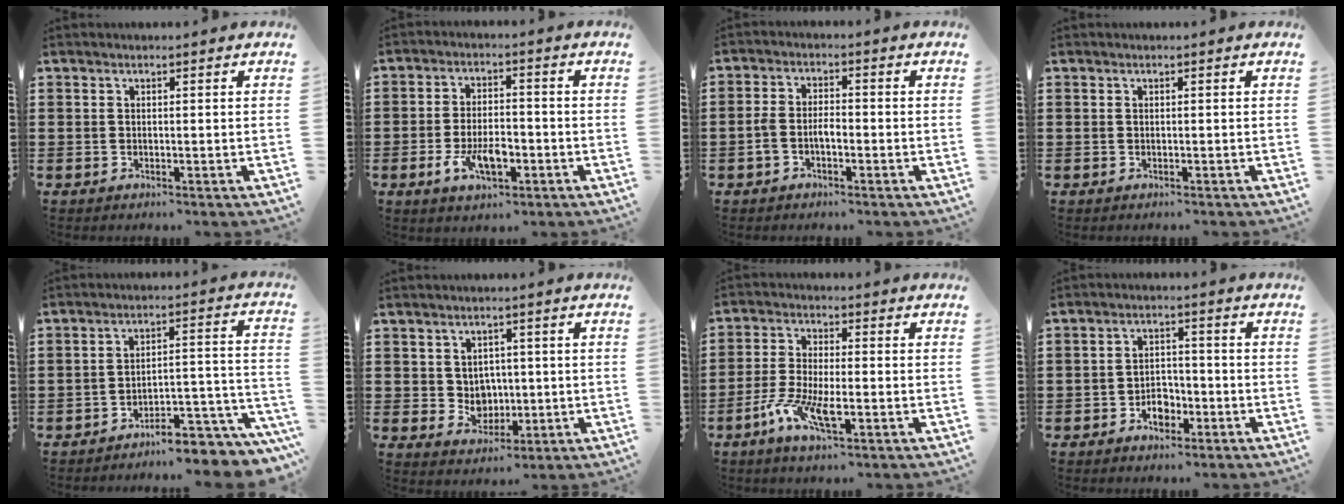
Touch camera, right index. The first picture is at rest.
{"total": 6.5, "force": [-2.6, 3.0, 5.1], "torque": [-0.099, 0.004, -0.047]}
{"total": 3.1, "force": [-1.2, 1.5, 2.4], "torque": [-0.058, 0.000, -0.028]}
{"total": 0.0}
{"total": 6.6, "force": [-6.2, 0.7, 2.1], "torque": [-0.028, 0.003, -0.119]}
{"total": 3.7, "force": [1.0, 3.4, 1.0], "torque": [-0.025, 0.005, 0.015]}
{"total": 7.0, "force": [-3.3, 1.9, 5.9], "torque": [-0.132, -0.014, -0.064]}
{"total": 3.9, "force": [-2.1, 2.6, 1.9], "torque": [-0.029, 0.003, -0.042]}